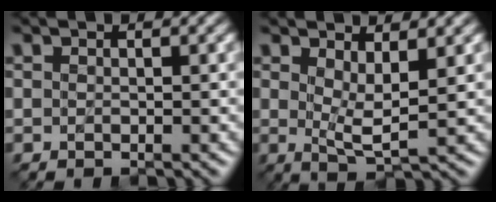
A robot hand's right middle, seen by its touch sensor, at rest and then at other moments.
{"total": 2.4, "force": [0.9, 0.3, 2.2], "torque": [-0.043, -0.010, 0.017]}